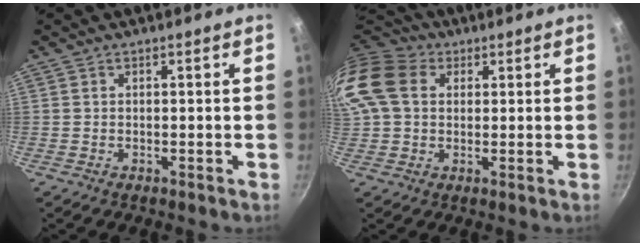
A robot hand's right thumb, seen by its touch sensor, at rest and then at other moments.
{"total": 17.7, "force": [5.0, 13.5, 10.3], "torque": [-0.237, 0.030, 0.080]}